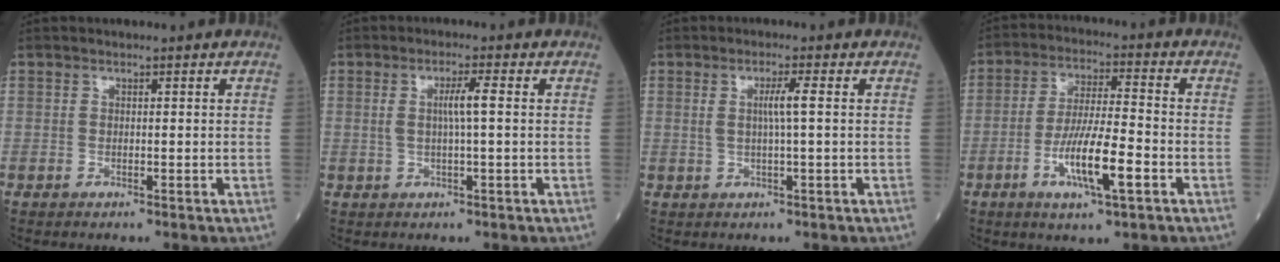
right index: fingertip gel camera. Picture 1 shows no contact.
{"total": 3.6, "force": [0.4, -0.1, 3.5], "torque": [-0.068, 0.001, 0.007]}
{"total": 3.3, "force": [0.4, -0.2, 3.2], "torque": [-0.062, -0.001, 0.007]}
{"total": 10.2, "force": [-3.7, 1.3, 9.5], "torque": [-0.177, -0.005, -0.068]}